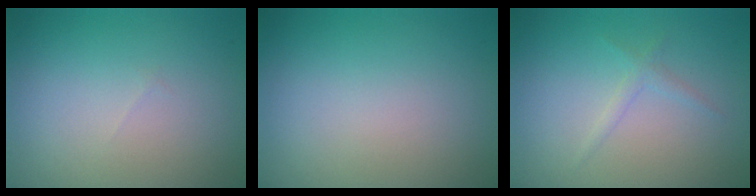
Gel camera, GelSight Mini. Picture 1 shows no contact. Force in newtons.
{"total": 0.0}
{"total": 1.0, "press": 1.0, "slide": 0.0}